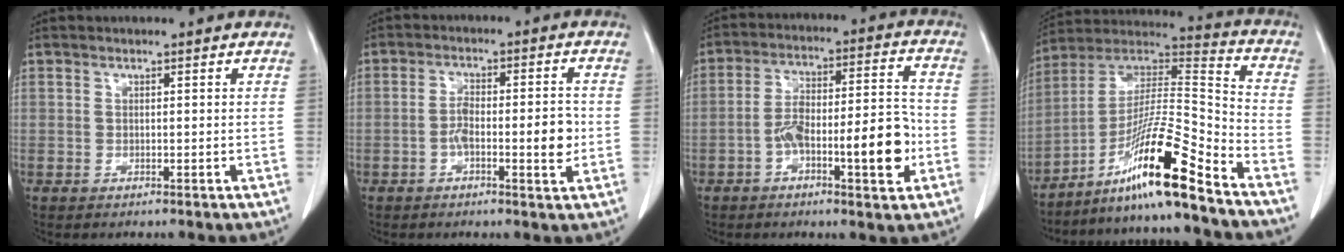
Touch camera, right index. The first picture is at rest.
{"total": 7.0, "force": [-1.4, 1.8, 6.6], "torque": [-0.107, 0.010, -0.024]}
{"total": 12.8, "force": [-4.1, 3.0, 11.7], "torque": [-0.185, 0.029, -0.061]}
{"total": 16.3, "force": [-11.1, -1.0, 11.9], "torque": [-0.220, 0.009, -0.197]}